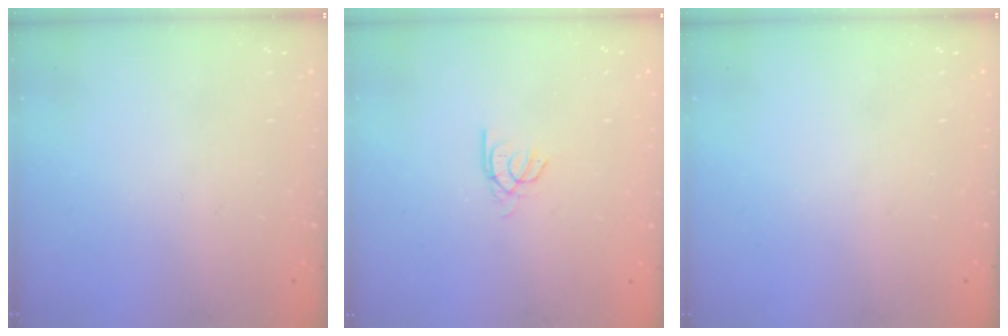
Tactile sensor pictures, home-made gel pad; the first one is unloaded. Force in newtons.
{"total": 2.3, "press": 2.3, "slide": 0.2}
{"total": 0.0}